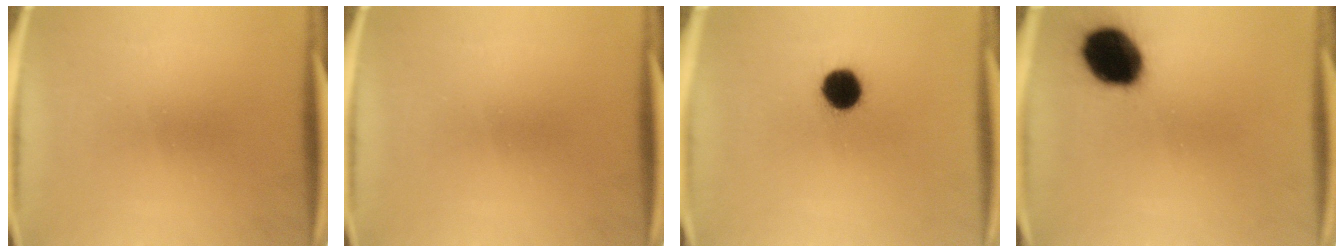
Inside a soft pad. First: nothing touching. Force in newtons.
{"total": 0.0}
{"total": 8.6}
{"total": 15.4}